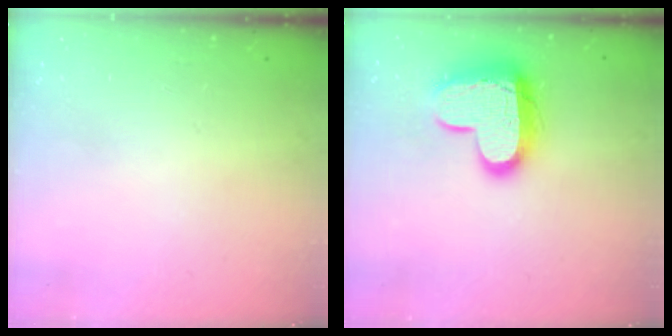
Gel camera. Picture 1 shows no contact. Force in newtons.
{"total": 14.9, "press": 14.9, "slide": 1.4}